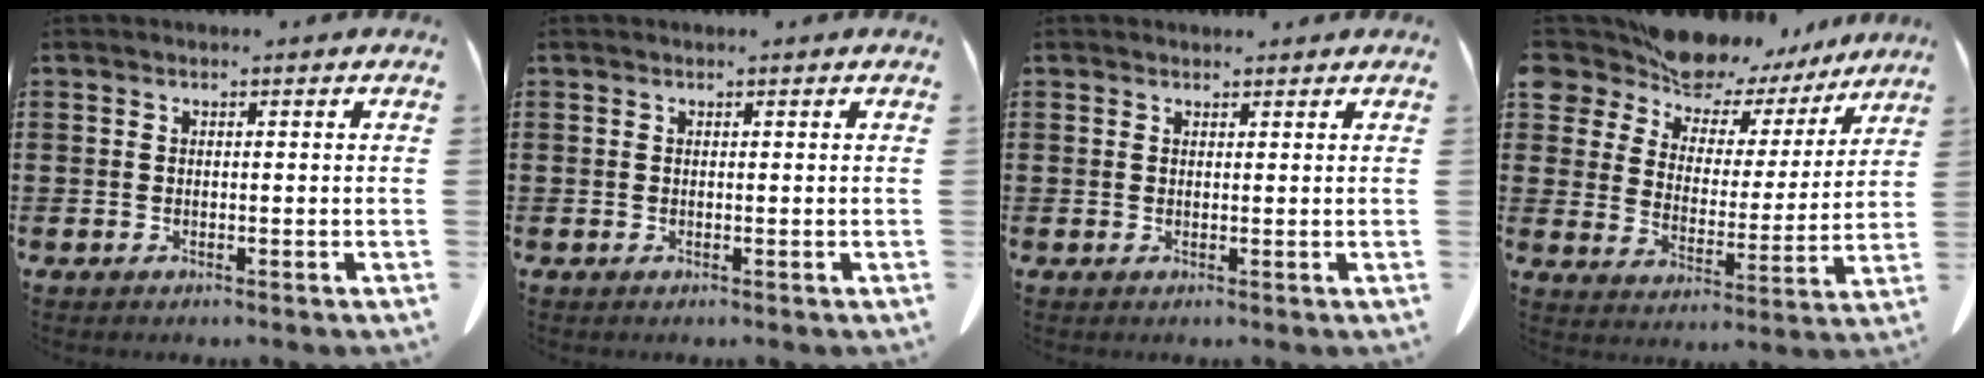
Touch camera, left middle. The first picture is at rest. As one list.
[{"total": 0.0}, {"total": 1.3, "force": [1.2, 0.5, 0.1], "torque": [-0.006, 0.001, 0.025]}, {"total": 10.6, "force": [10.0, 3.2, 1.7], "torque": [-0.079, -0.071, 0.185]}]